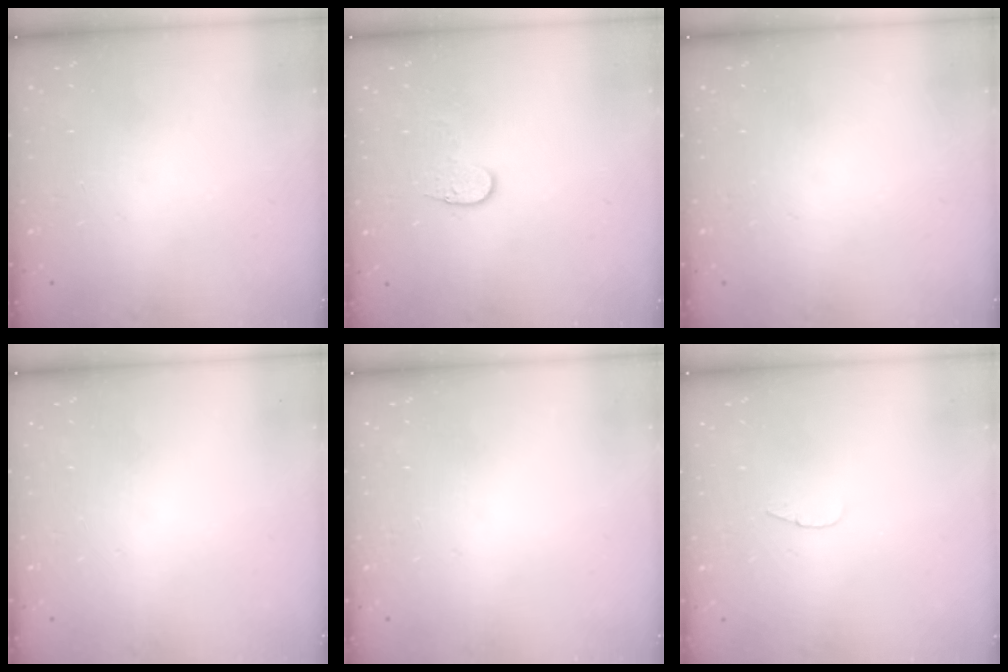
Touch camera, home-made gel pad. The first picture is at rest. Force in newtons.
{"total": 5.3, "press": 5.2, "slide": 0.5}
{"total": 0.0}
{"total": 0.0}
{"total": 0.0}
{"total": 3.8, "press": 3.8, "slide": 0.4}